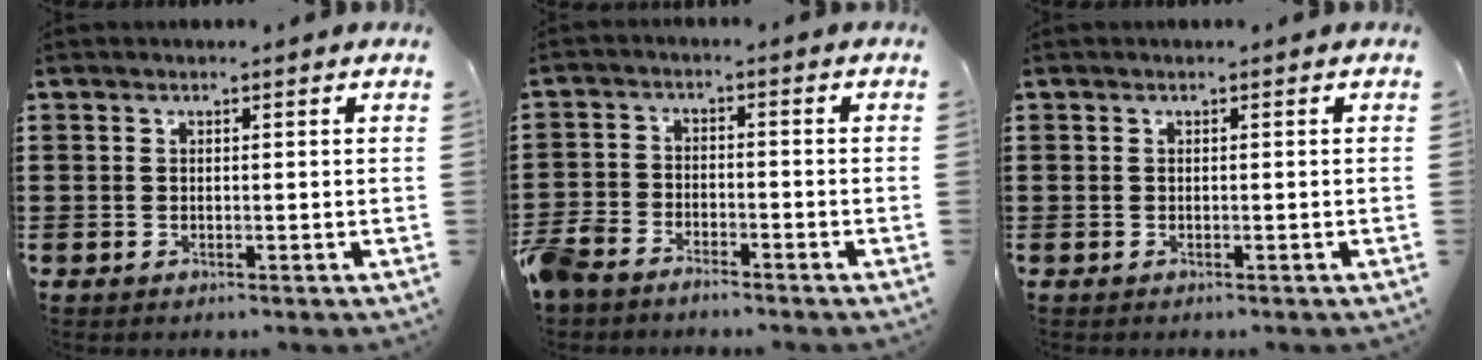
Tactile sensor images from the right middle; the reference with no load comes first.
{"total": 4.4, "force": [-4.1, 1.2, 0.8], "torque": [-0.042, -0.002, -0.092]}
{"total": 0.0}